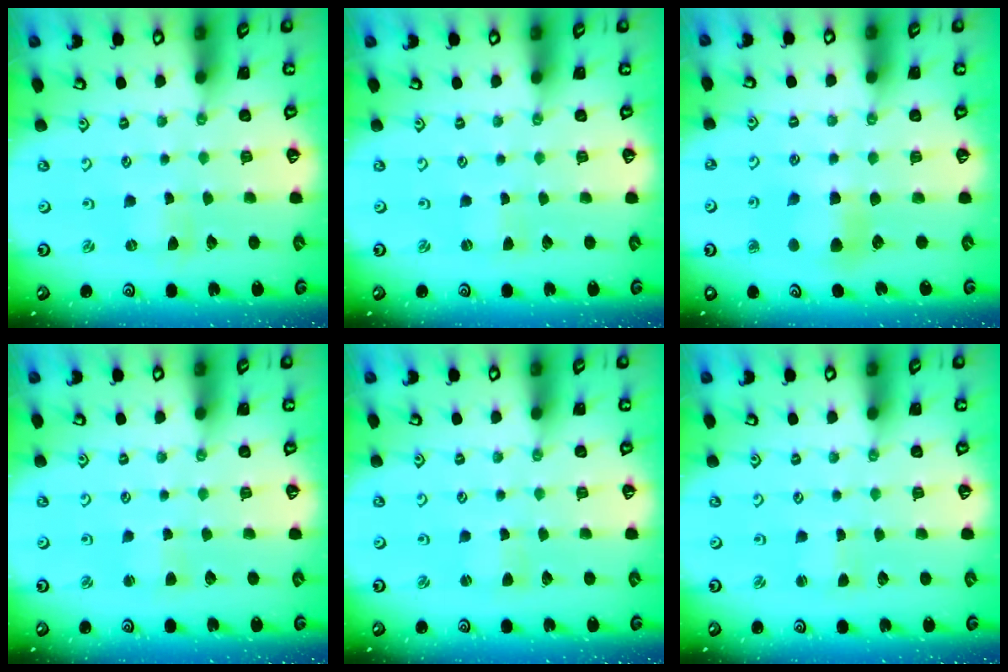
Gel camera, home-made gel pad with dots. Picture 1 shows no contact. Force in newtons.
{"total": 0.0}
{"total": 5.6, "press": 5.6, "slide": 0.6}
{"total": 2.5, "press": 2.5, "slide": 0.2}
{"total": 0.9, "press": 0.9, "slide": 0.2}
{"total": 0.7, "press": 0.7, "slide": 0.0}